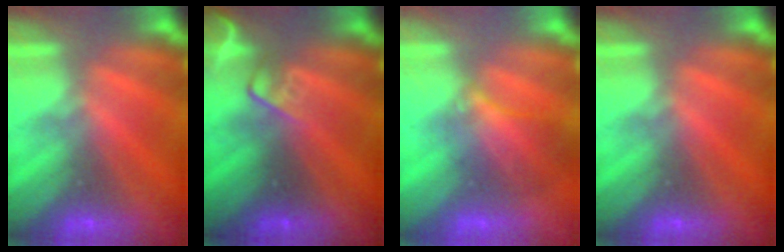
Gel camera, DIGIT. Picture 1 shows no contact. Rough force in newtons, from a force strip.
{"total": 2.4}
{"total": 3.1}
{"total": 0.0}